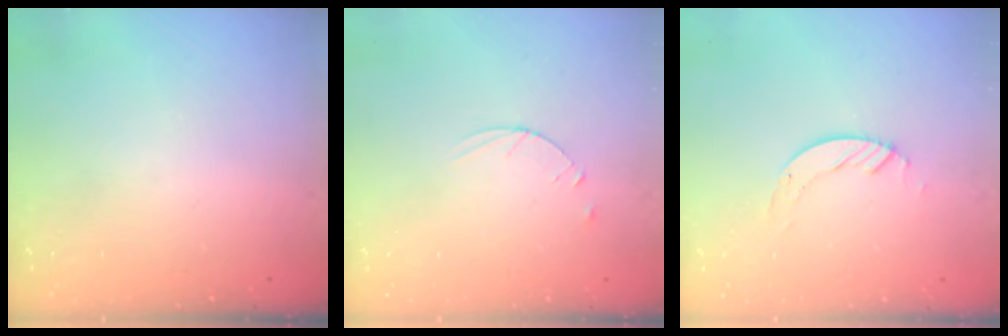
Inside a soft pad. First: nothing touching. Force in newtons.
{"total": 4.5, "press": 4.4, "slide": 0.4}
{"total": 3.5, "press": 3.5, "slide": 0.4}